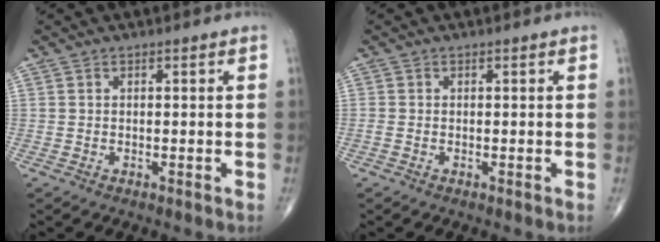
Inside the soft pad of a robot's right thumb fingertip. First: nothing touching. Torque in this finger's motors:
{"motor_torque": [0.03, 0.01, 0.07, 0.10, -0.05]}